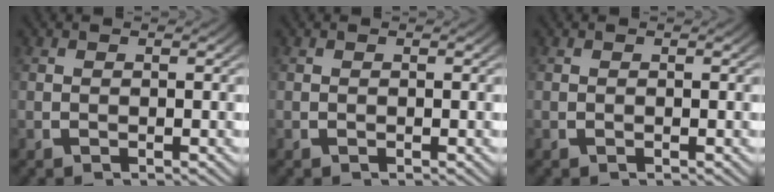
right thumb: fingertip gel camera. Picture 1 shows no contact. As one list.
[{"total": 0.0}, {"total": 0.0}]